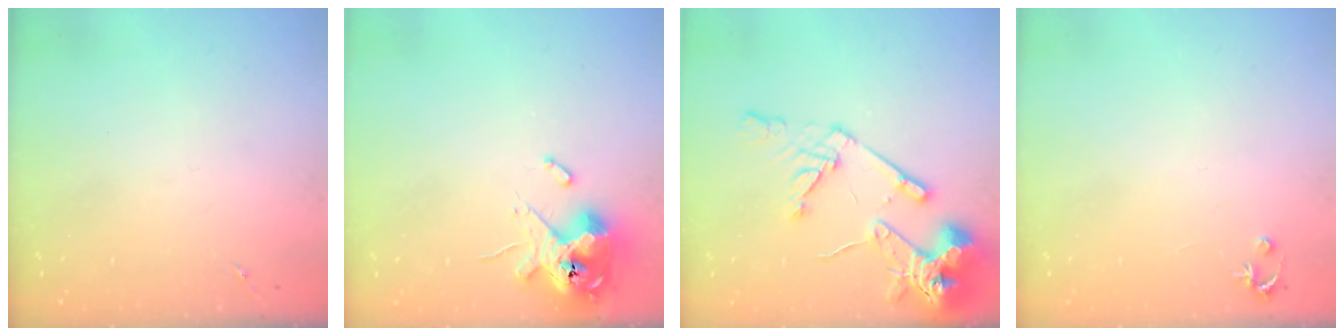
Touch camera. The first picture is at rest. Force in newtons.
{"total": 14.6, "press": 14.4, "slide": 2.8}
{"total": 16.7, "press": 16.5, "slide": 2.1}
{"total": 2.5, "press": 2.5, "slide": 0.2}